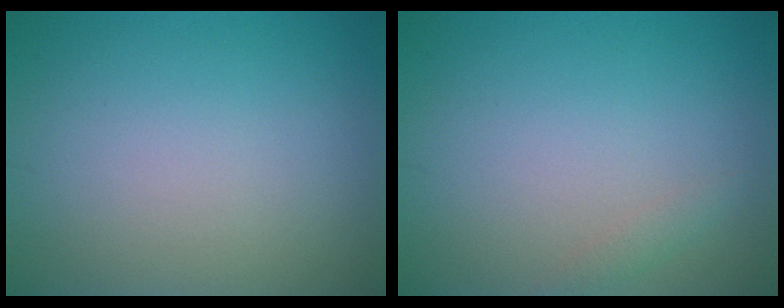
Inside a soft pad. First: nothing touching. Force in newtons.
{"total": 0.7, "press": 0.7, "slide": 0.0}